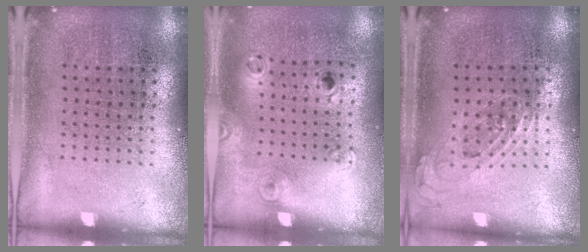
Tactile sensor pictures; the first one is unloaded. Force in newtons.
{"total": 1.2, "press": 0.8, "slide": 0.8}
{"total": 0.8, "press": 0.7, "slide": 0.4}